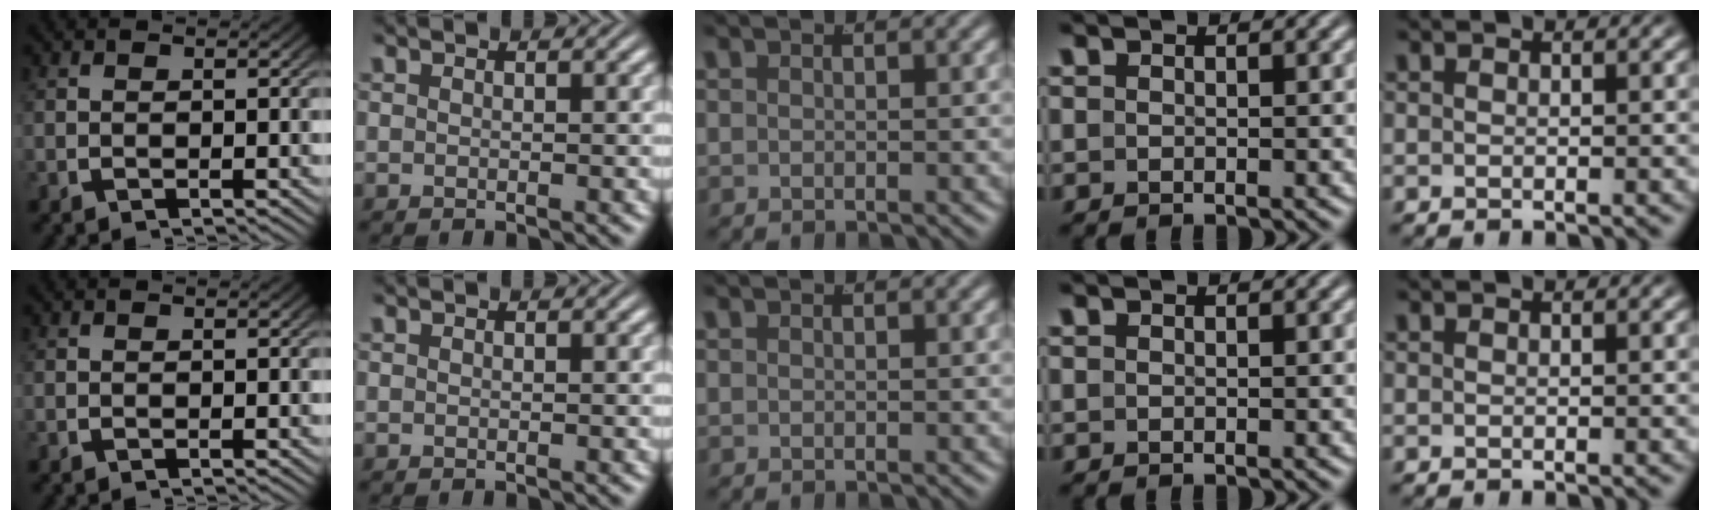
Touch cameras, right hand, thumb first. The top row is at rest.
{}